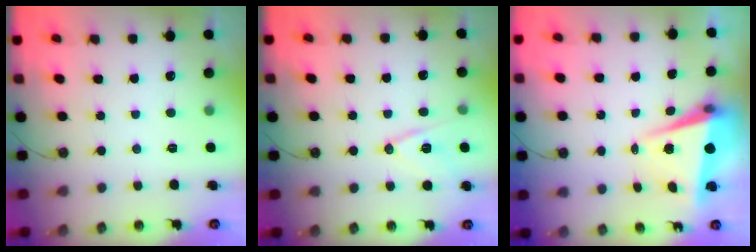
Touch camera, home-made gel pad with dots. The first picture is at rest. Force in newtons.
{"total": 11.9, "press": 11.4, "slide": 3.3}
{"total": 5.7, "press": 5.3, "slide": 2.0}